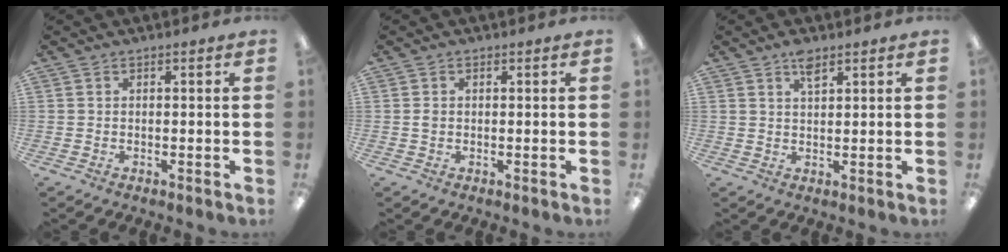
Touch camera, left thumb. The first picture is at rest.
{"total": 1.1, "force": [0.1, 0.9, 0.7], "torque": [-0.014, 0.005, -0.001]}
{"total": 3.4, "force": [2.3, 1.3, 2.1], "torque": [-0.041, -0.001, 0.039]}